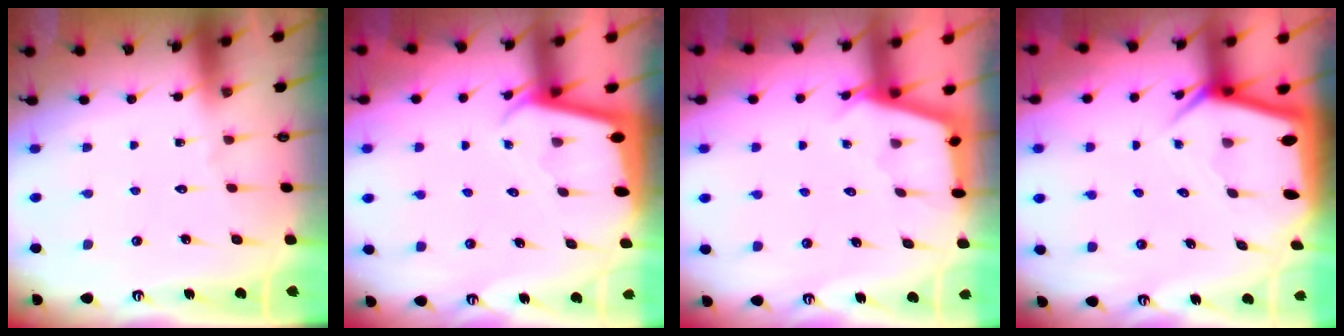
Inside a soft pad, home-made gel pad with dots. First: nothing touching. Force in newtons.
{"total": 2.1, "press": 2.1, "slide": 0.1}
{"total": 2.8, "press": 2.8, "slide": 0.3}
{"total": 5.0, "press": 4.9, "slide": 0.5}